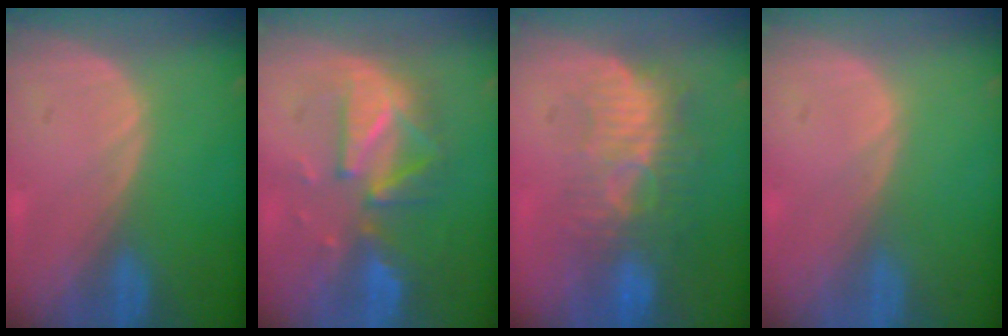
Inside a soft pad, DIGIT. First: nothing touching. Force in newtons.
{"total": 8.3, "press": 8.3, "slide": 0.6}
{"total": 9.1, "press": 8.3, "slide": 3.7}
{"total": 0.0}